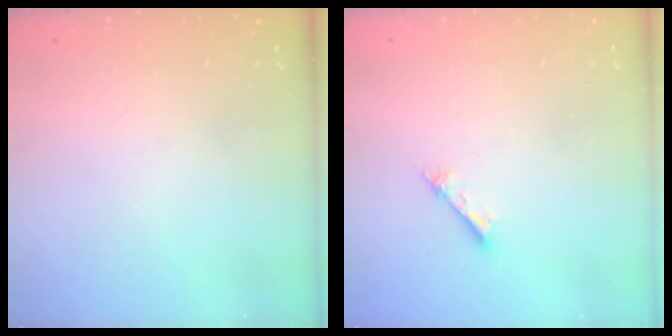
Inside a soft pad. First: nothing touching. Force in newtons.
{"total": 1.2, "press": 1.2, "slide": 0.1}